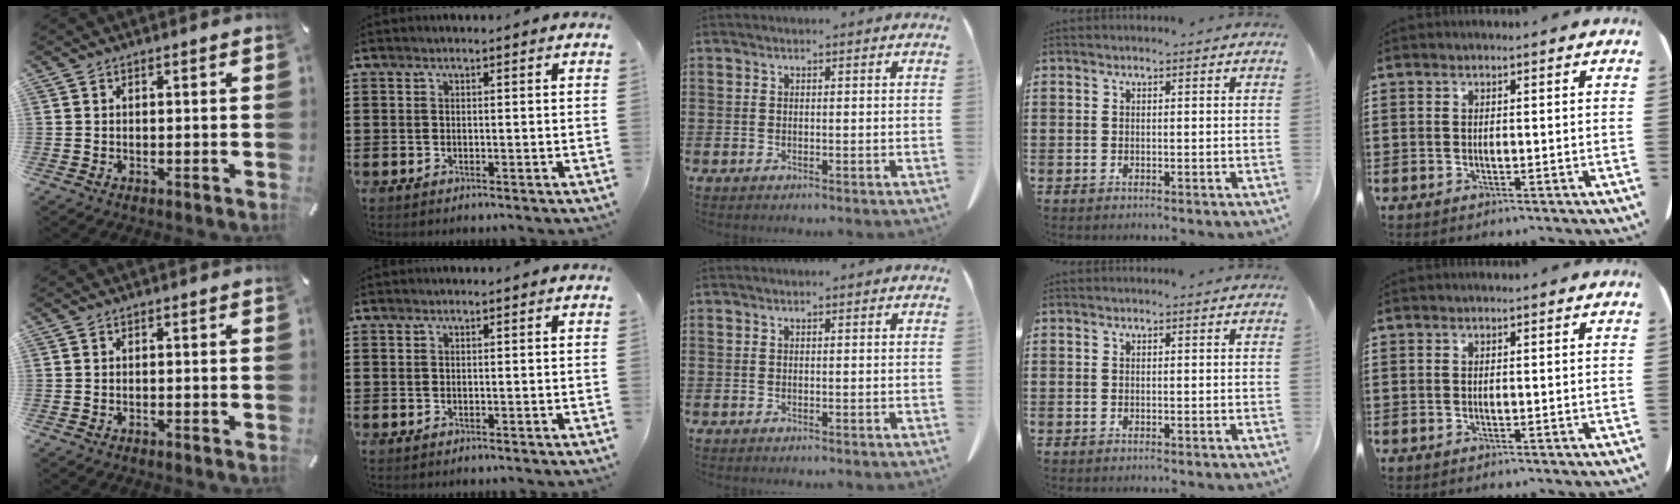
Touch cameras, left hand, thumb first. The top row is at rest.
{"thumb": {"total": 0.6, "force": [-0.5, 0.2, 0.0], "torque": [-0.001, 0.002, -0.012]}}